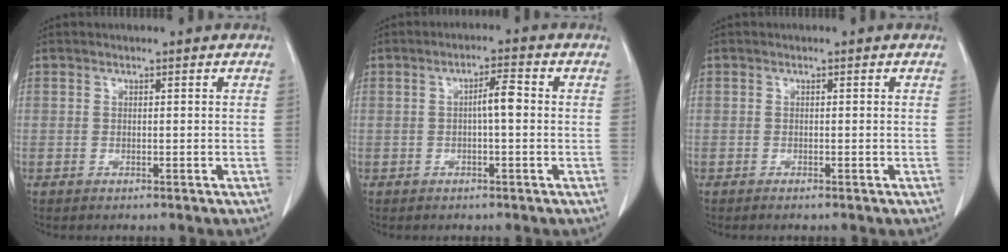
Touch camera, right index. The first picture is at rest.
{"total": 3.3, "force": [-0.1, 0.5, 3.3], "torque": [-0.055, 0.009, -0.001]}
{"total": 0.5, "force": [-0.4, -0.1, 0.4], "torque": [-0.009, -0.001, -0.009]}